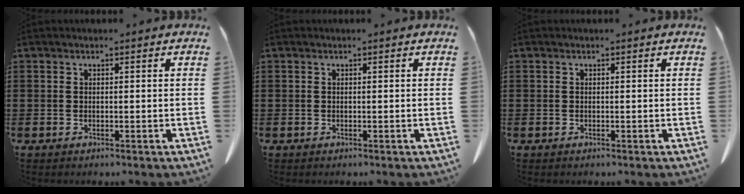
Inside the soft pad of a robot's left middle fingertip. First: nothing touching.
{"total": 0.0}
{"total": 0.0}